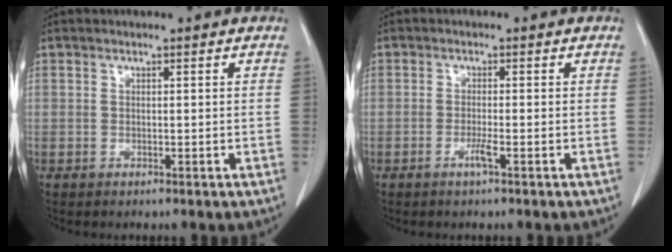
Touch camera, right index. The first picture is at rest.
{"total": 1.7, "force": [-0.9, -0.2, 1.5], "torque": [-0.031, -0.003, -0.017]}